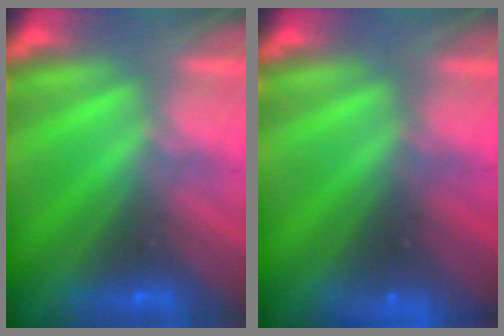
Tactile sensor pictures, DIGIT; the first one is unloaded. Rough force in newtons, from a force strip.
{"total": 3.4}